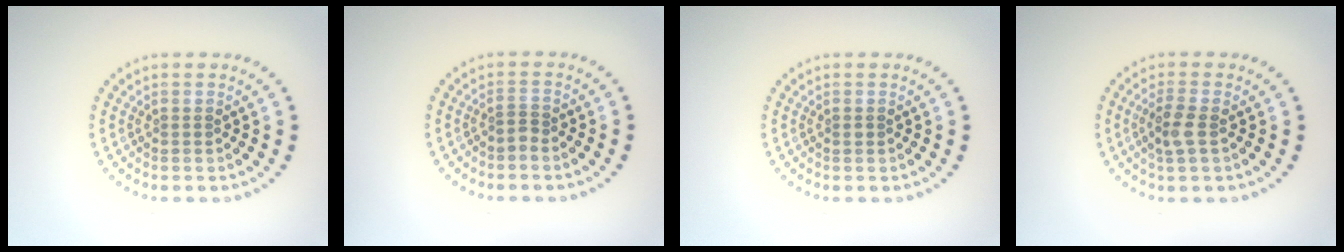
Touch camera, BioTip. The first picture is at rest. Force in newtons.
{"total": 0.8, "press": 0.5, "slide": 0.7}
{"total": 0.5, "press": 0.5, "slide": 0.1}
{"total": 2.4, "press": 2.2, "slide": 0.8}